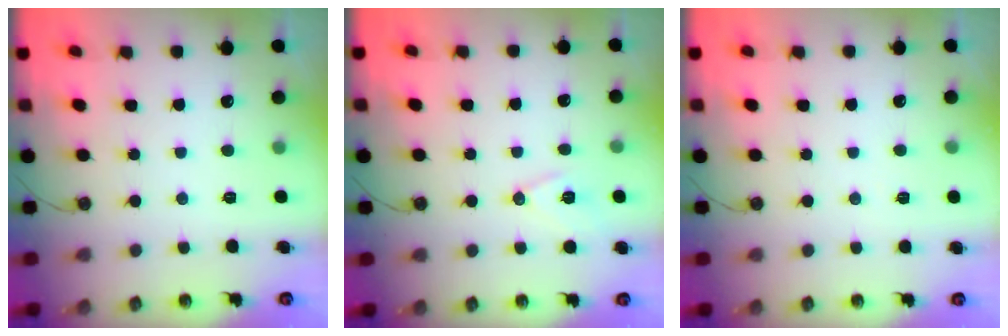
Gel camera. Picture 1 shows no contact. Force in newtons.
{"total": 9.2, "press": 8.5, "slide": 3.6}
{"total": 2.2, "press": 1.9, "slide": 1.1}